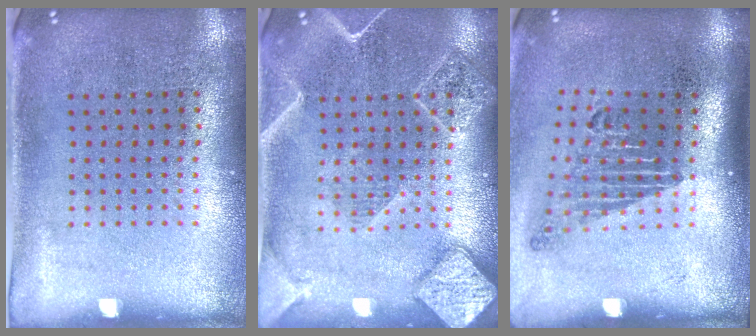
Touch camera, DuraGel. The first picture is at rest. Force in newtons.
{"total": 2.1, "press": 2.1, "slide": 0.2}
{"total": 1.7, "press": 1.2, "slide": 1.2}